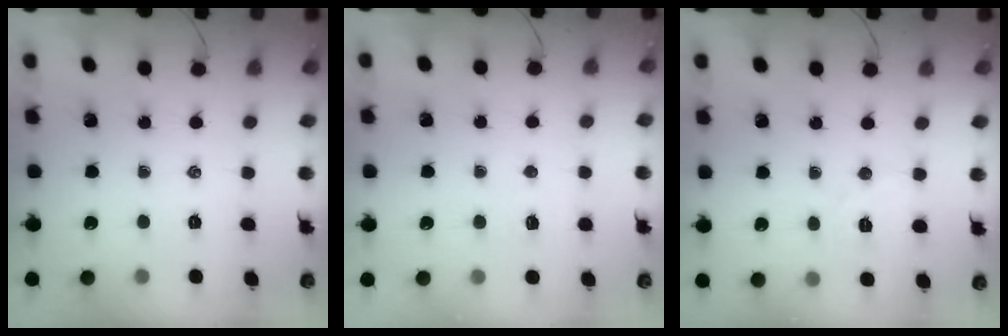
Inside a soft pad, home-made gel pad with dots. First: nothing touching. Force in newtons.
{"total": 1.6, "press": 1.6, "slide": 0.5}
{"total": 5.4, "press": 5.3, "slide": 1.2}